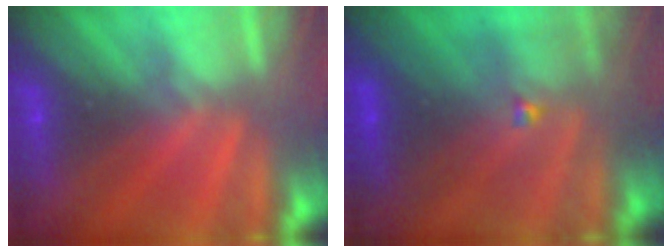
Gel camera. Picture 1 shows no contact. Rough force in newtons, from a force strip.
{"total": 4.5}